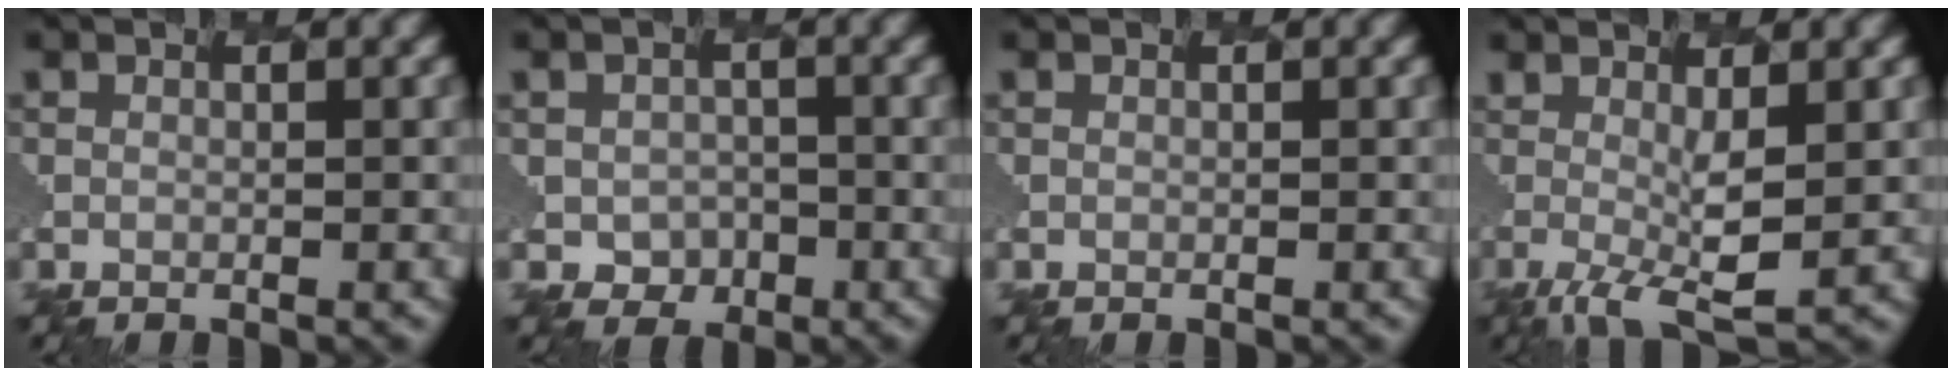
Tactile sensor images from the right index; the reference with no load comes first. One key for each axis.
{"total": 1.7, "fx": -0.7, "fy": 1.5, "fz": -0.3, "tx": -0.007, "ty": -0.008, "tz": -0.009}
{"total": 0.0}
{"total": 3.3, "fx": -0.3, "fy": 0.5, "fz": 3.3, "tx": -0.076, "ty": -0.010, "tz": -0.002}